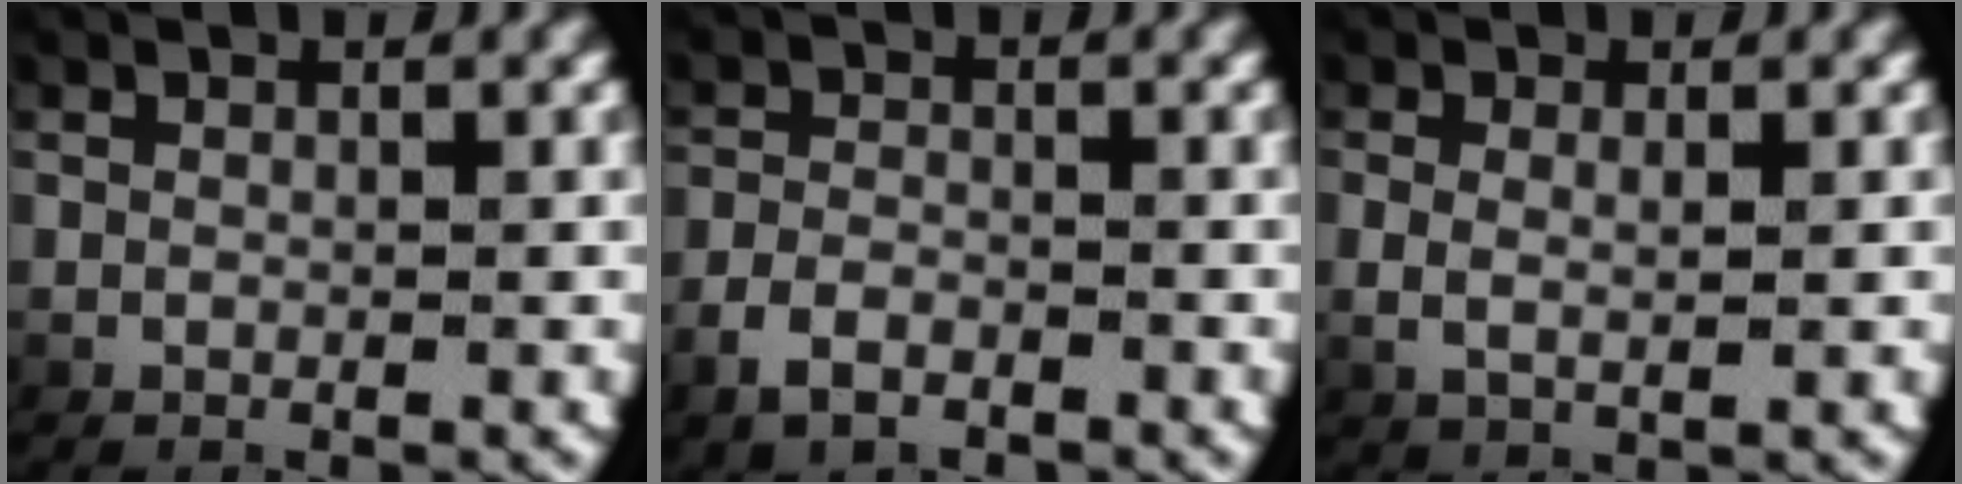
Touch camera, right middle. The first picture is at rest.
{"total": 2.3, "force": [-1.9, 0.9, 1.1], "torque": [-0.025, -0.003, -0.028]}
{"total": 1.6, "force": [0.4, 0.4, 1.5], "torque": [-0.044, -0.014, 0.022]}